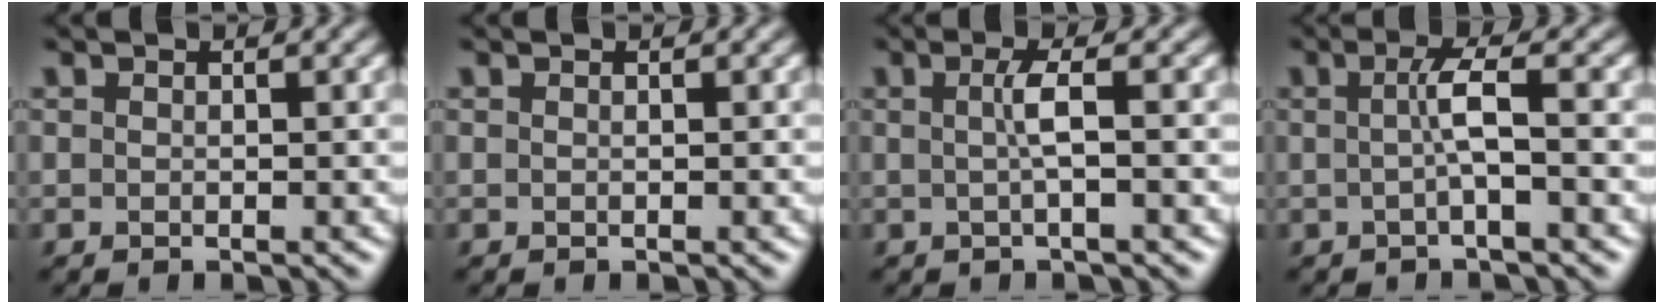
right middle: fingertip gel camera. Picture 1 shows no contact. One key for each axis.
{"total": 0.0}
{"total": 2.0, "fx": 0.0, "fy": 0.2, "fz": 2.0, "tx": -0.042, "ty": 0.002, "tz": 0.000}
{"total": 2.5, "fx": -0.1, "fy": 0.2, "fz": 2.5, "tx": -0.052, "ty": 0.002, "tz": -0.004}